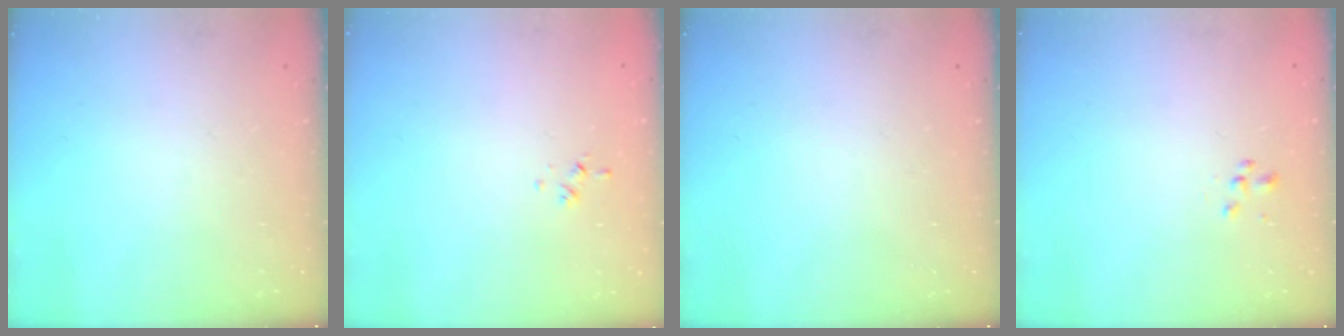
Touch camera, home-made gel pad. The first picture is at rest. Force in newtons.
{"total": 0.7, "press": 0.6, "slide": 0.4}
{"total": 0.0}
{"total": 1.5, "press": 1.4, "slide": 0.5}